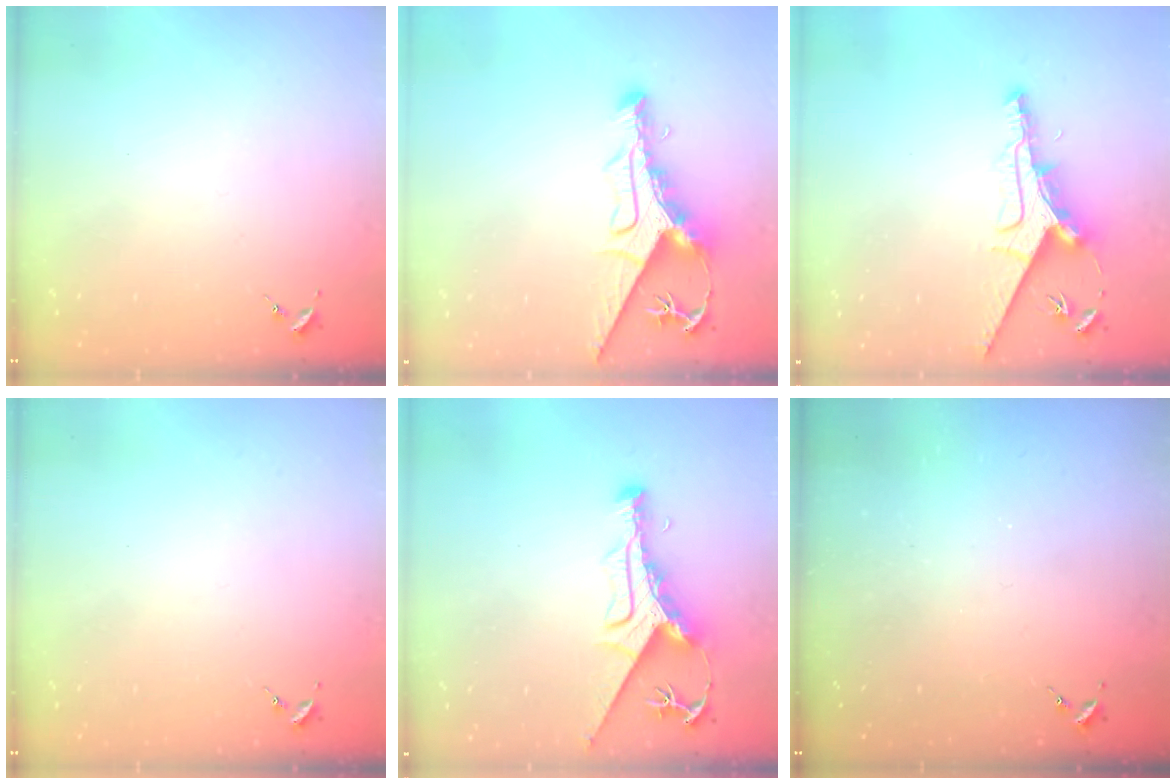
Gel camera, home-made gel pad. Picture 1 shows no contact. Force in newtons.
{"total": 11.5, "press": 11.4, "slide": 1.3}
{"total": 11.5, "press": 11.4, "slide": 0.9}
{"total": 0.0}
{"total": 10.0, "press": 9.9, "slide": 1.3}
{"total": 0.0}